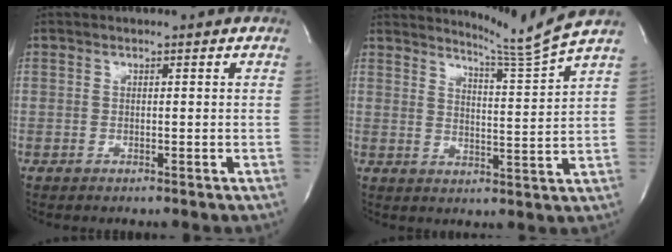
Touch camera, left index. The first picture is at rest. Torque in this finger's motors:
{"motor_torque": [-0.11, -0.08, -0.20, -0.01]}